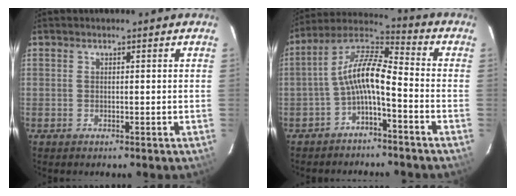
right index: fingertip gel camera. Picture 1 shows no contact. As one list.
[{"total": 9.2, "force": [-3.4, 2.6, 8.1], "torque": [-0.182, 0.020, -0.068]}]